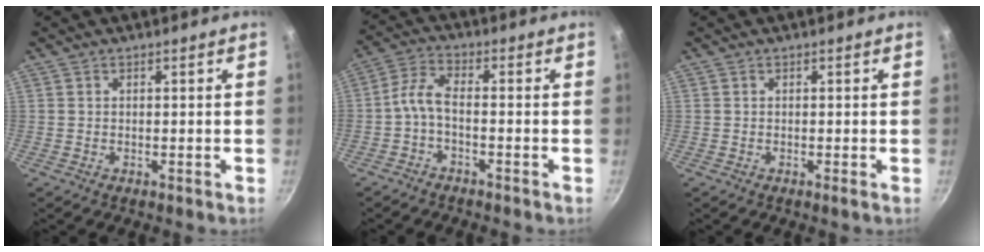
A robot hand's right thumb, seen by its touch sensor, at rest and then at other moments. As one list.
[{"total": 4.8, "force": [-2.1, 1.6, 4.1], "torque": [-0.100, 0.029, -0.051]}, {"total": 0.0}]